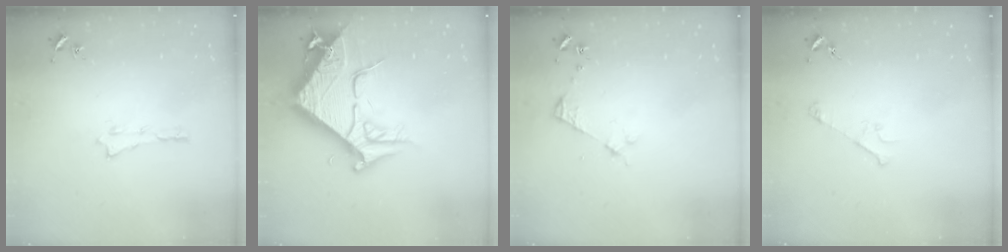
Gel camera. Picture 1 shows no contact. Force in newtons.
{"total": 10.5, "press": 10.5, "slide": 1.0}
{"total": 3.2, "press": 3.2, "slide": 0.4}
{"total": 2.9, "press": 2.9, "slide": 0.3}